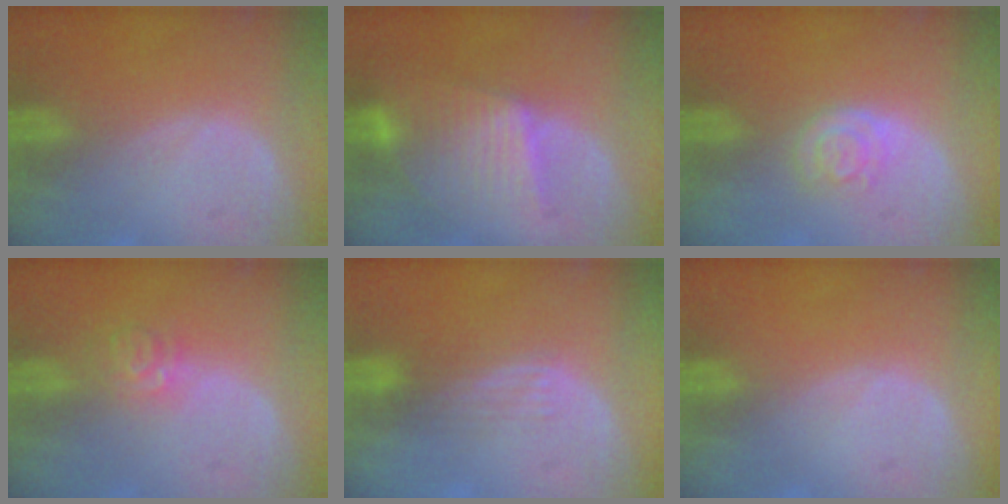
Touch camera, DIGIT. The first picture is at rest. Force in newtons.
{"total": 7.4, "press": 7.4, "slide": 0.2}
{"total": 3.2, "press": 3.2, "slide": 0.2}
{"total": 3.6, "press": 3.5, "slide": 1.0}
{"total": 2.9, "press": 2.7, "slide": 1.1}
{"total": 0.0}